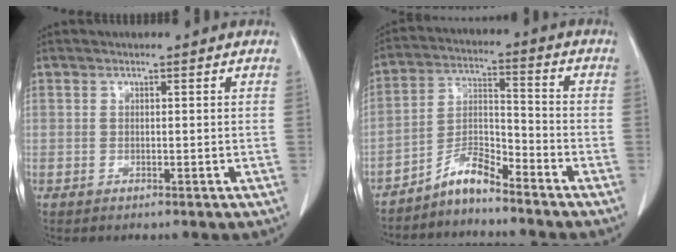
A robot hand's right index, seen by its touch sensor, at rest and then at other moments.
{"total": 6.2, "force": [-5.4, 1.0, 2.8], "torque": [-0.054, 0.010, -0.104]}